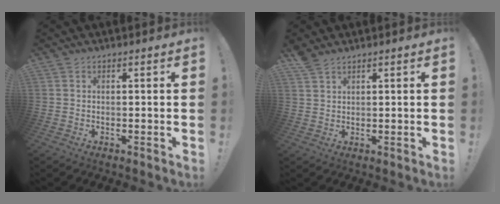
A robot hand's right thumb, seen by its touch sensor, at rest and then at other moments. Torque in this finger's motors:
{"motor_torque": [-0.85, 1.18, 0.74, 0.82, 0.20]}